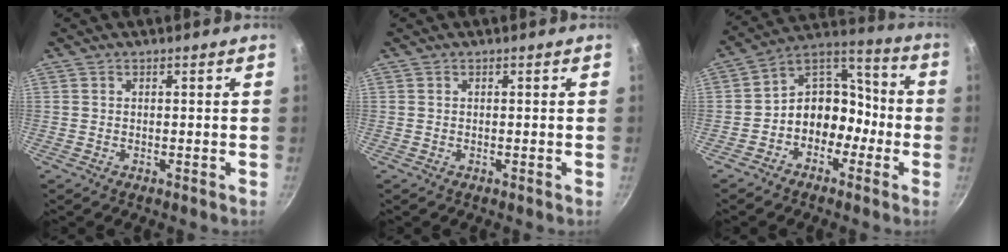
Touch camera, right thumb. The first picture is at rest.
{"total": 0.0}
{"total": 12.1, "force": [-4.2, 9.6, 6.1], "torque": [-0.035, 0.077, -0.086]}